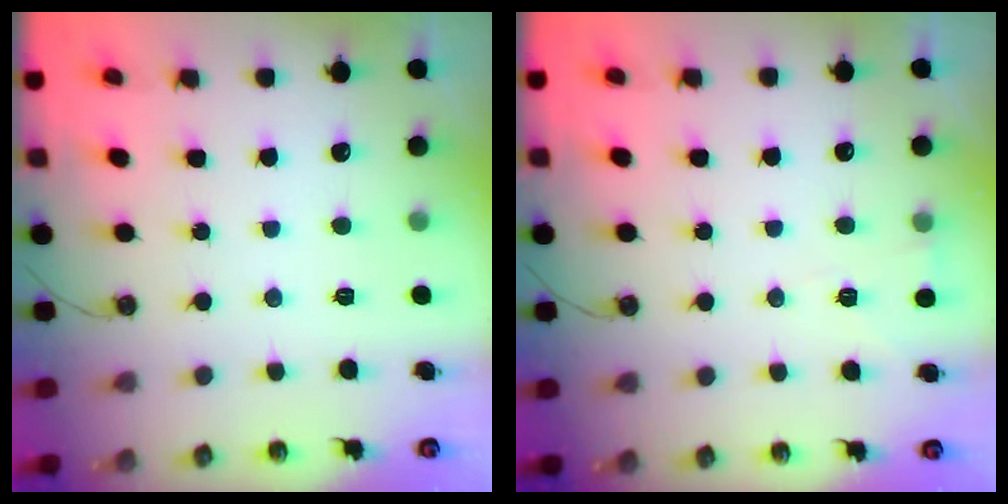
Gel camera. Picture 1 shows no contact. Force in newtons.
{"total": 2.5, "press": 2.4, "slide": 0.7}